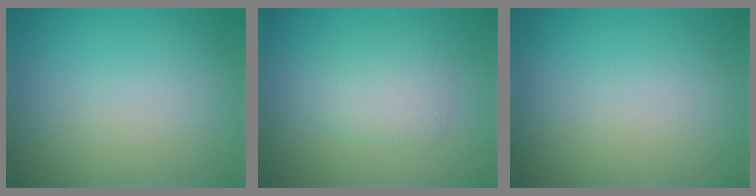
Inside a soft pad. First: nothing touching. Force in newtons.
{"total": 2.4, "press": 2.4, "slide": 0.1}
{"total": 0.0}